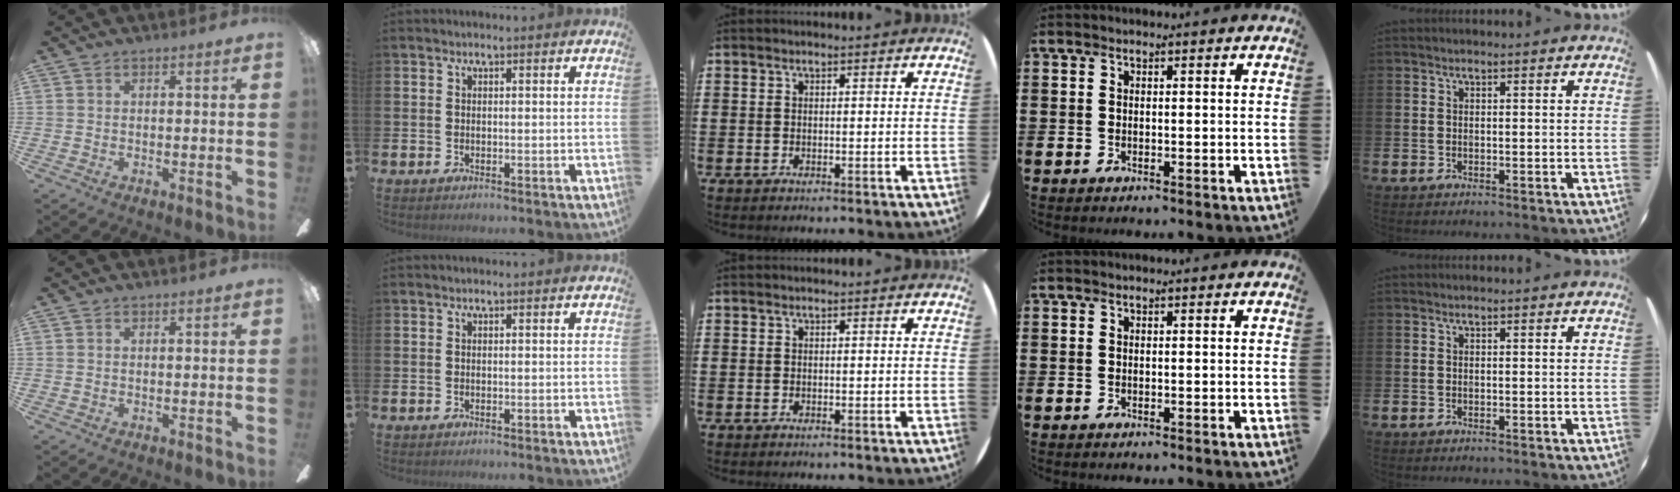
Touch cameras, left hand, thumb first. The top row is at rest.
{}